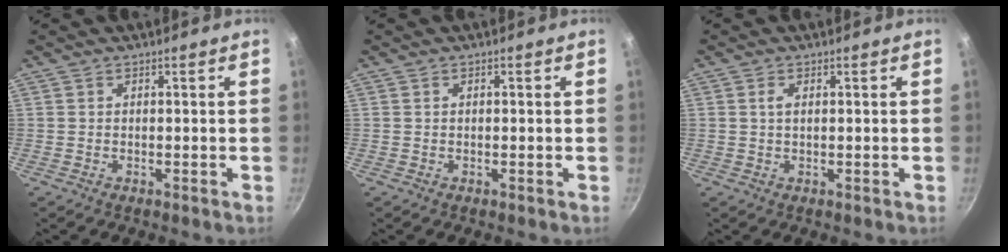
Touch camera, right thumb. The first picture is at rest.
{"total": 0.0}
{"total": 1.5, "force": [0.4, 0.7, 1.3], "torque": [-0.025, 0.002, 0.008]}